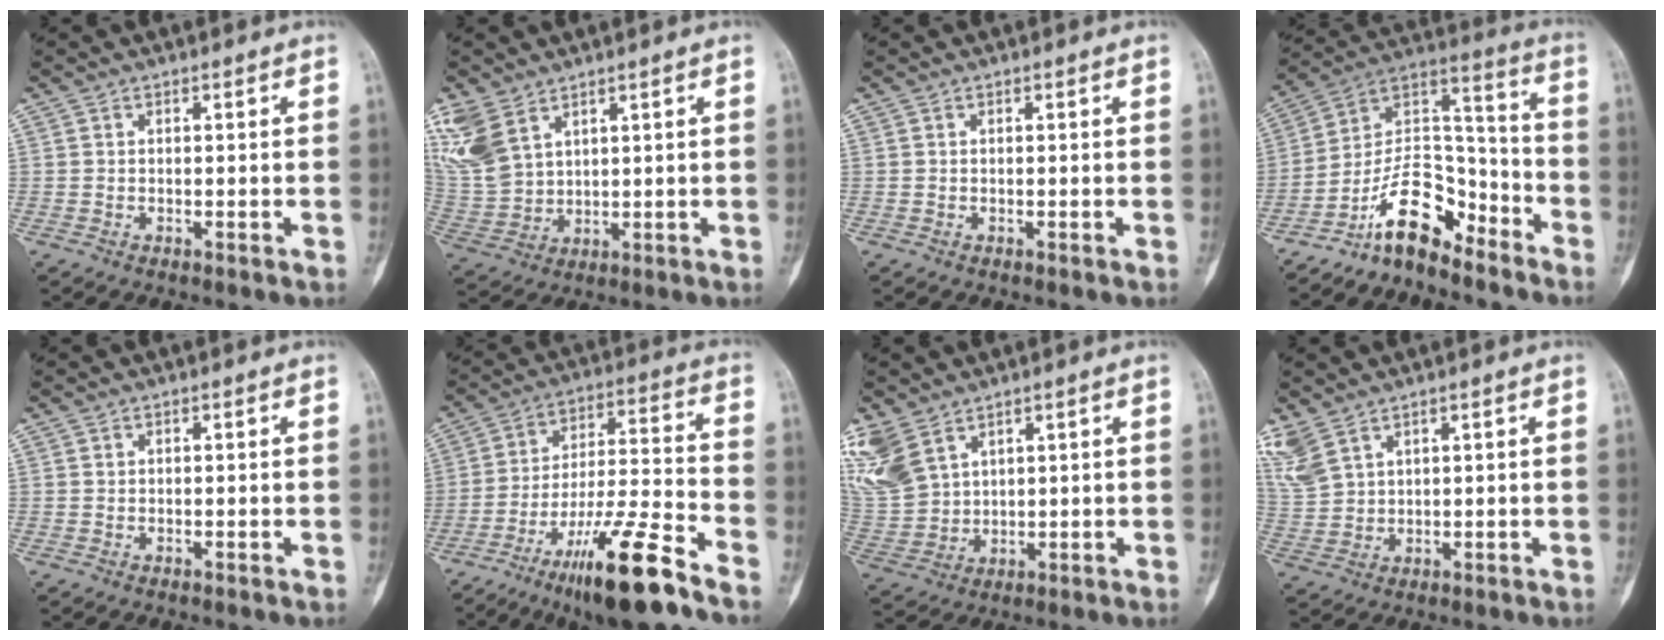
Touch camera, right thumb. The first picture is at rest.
{"total": 10.8, "force": [6.4, 6.4, 5.8], "torque": [-0.128, -0.016, 0.152]}
{"total": 0.0}
{"total": 13.0, "force": [-9.5, 5.7, 6.8], "torque": [-0.101, 0.105, -0.181]}
{"total": 0.0}
{"total": 17.6, "force": [-11.5, 2.4, 13.1], "torque": [-0.246, 0.057, -0.198]}
{"total": 13.4, "force": [7.7, 8.6, 6.8], "torque": [-0.169, -0.014, 0.177]}
{"total": 7.7, "force": [5.4, 3.9, 3.9], "torque": [-0.096, -0.013, 0.129]}